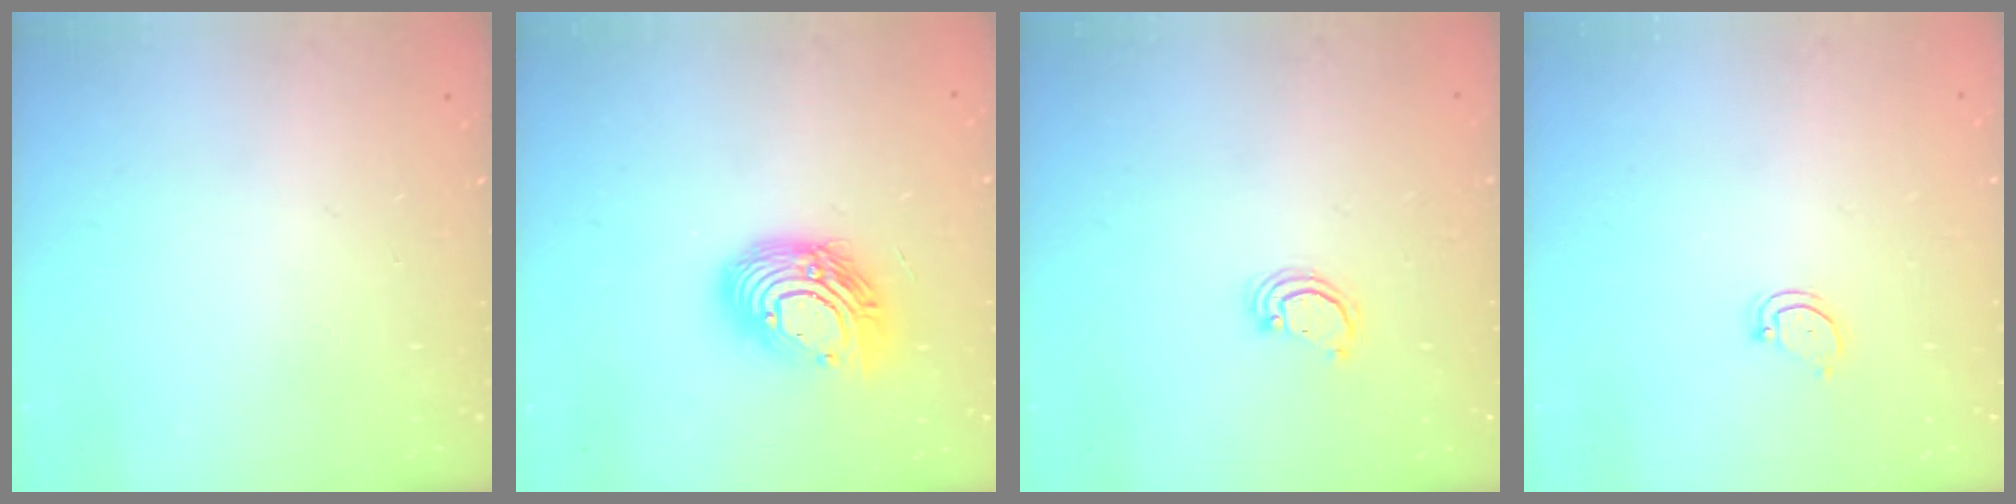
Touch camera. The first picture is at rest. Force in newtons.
{"total": 14.9, "press": 14.9, "slide": 1.3}
{"total": 2.1, "press": 2.1, "slide": 0.1}
{"total": 2.8, "press": 2.8, "slide": 0.2}